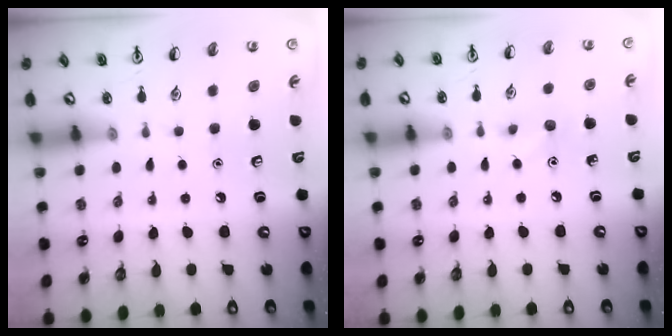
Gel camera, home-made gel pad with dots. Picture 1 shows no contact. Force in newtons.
{"total": 5.6, "press": 5.4, "slide": 1.6}